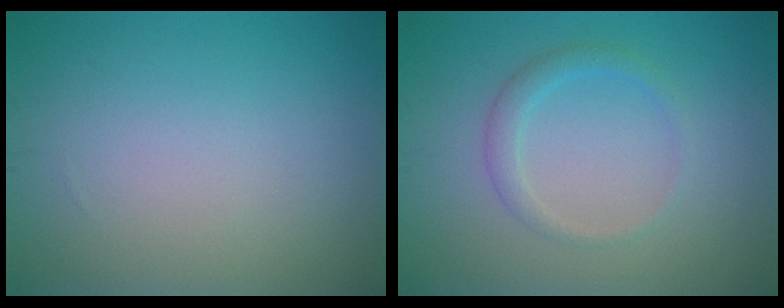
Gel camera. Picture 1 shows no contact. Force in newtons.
{"total": 1.8, "press": 1.8, "slide": 0.1}